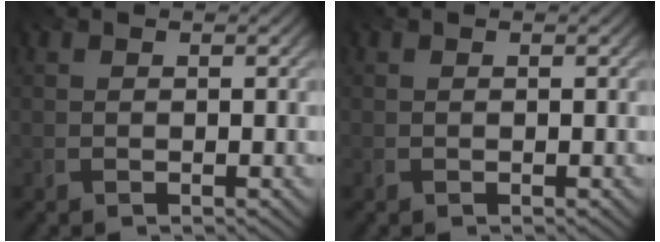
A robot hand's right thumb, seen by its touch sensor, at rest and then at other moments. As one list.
[{"total": 0.0}]